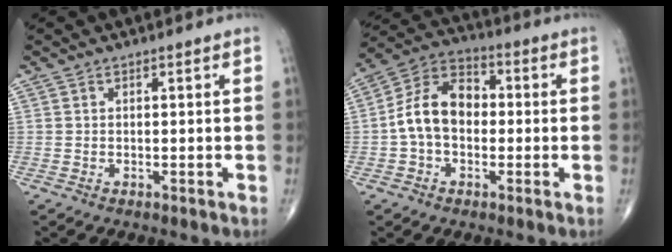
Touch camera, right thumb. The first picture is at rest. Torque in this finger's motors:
{"motor_torque": [0.24, 0.24, 1.06, -0.06, 0.32]}